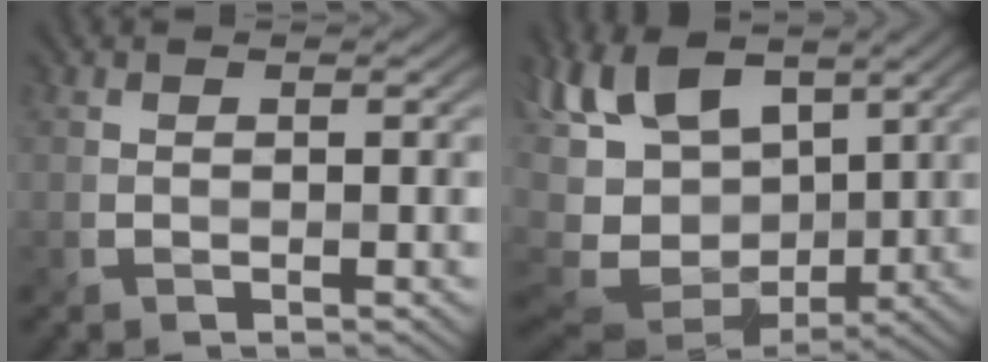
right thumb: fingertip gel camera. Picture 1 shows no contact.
{"total": 14.4, "force": [1.6, 8.7, 11.4], "torque": [-0.259, -0.010, 0.036]}